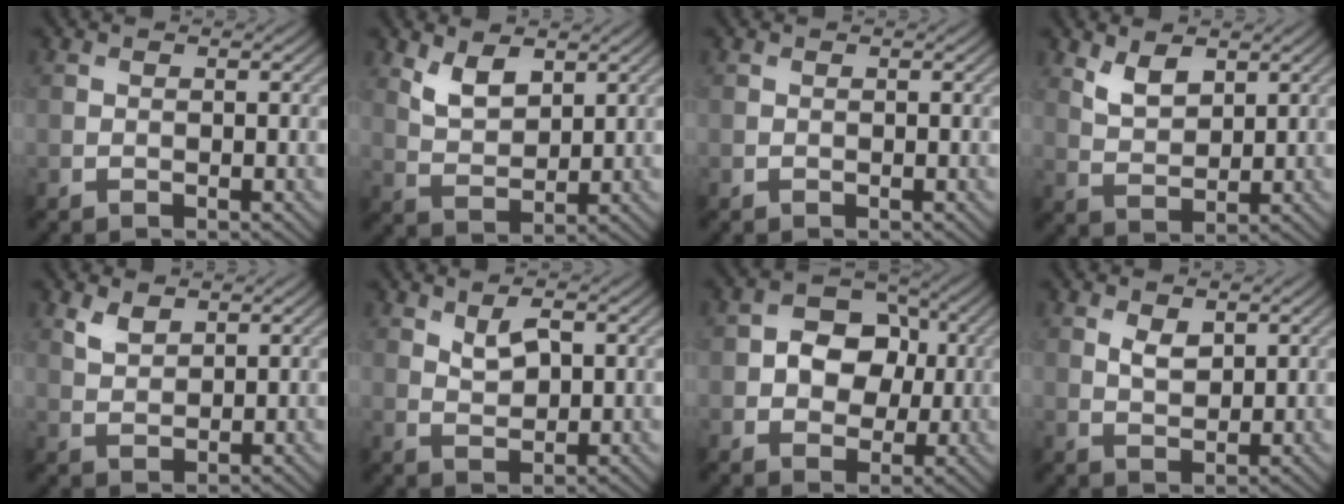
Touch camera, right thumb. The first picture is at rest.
{"total": 4.7, "force": [2.7, 2.4, 2.9], "torque": [-0.067, -0.009, 0.058]}
{"total": 0.0}
{"total": 4.1, "force": [2.5, 2.0, 2.5], "torque": [-0.058, -0.008, 0.054]}
{"total": 2.5, "force": [1.8, 1.1, 1.3], "torque": [-0.034, -0.003, 0.041]}
{"total": 3.3, "force": [1.6, 1.6, 2.4], "torque": [-0.050, -0.003, 0.034]}
{"total": 7.2, "force": [0.5, 5.7, 4.4], "torque": [-0.076, 0.007, -0.010]}
{"total": 2.5, "force": [1.3, 1.4, 1.7], "torque": [-0.037, -0.004, 0.029]}